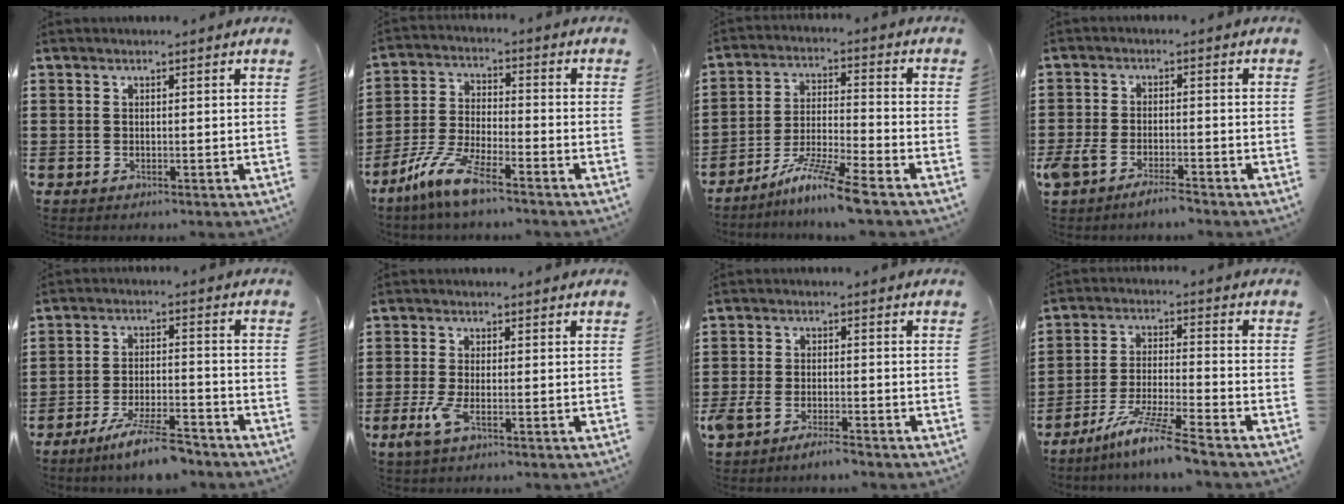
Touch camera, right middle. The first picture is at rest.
{"total": 8.4, "force": [-6.3, 0.9, 5.6], "torque": [-0.136, -0.014, -0.127]}
{"total": 8.7, "force": [-7.0, -0.6, 5.2], "torque": [-0.101, -0.011, -0.135]}
{"total": 3.7, "force": [-3.1, 0.8, 2.0], "torque": [-0.055, -0.005, -0.064]}
{"total": 7.6, "force": [-6.3, 0.5, 4.1], "torque": [-0.082, -0.005, -0.119]}
{"total": 3.4, "force": [-1.2, 0.9, 3.1], "torque": [-0.075, -0.008, -0.028]}
{"total": 3.6, "force": [-3.1, 0.7, 1.8], "torque": [-0.052, -0.004, -0.066]}
{"total": 8.3, "force": [-6.8, -0.4, 4.8], "torque": [-0.101, -0.014, -0.133]}